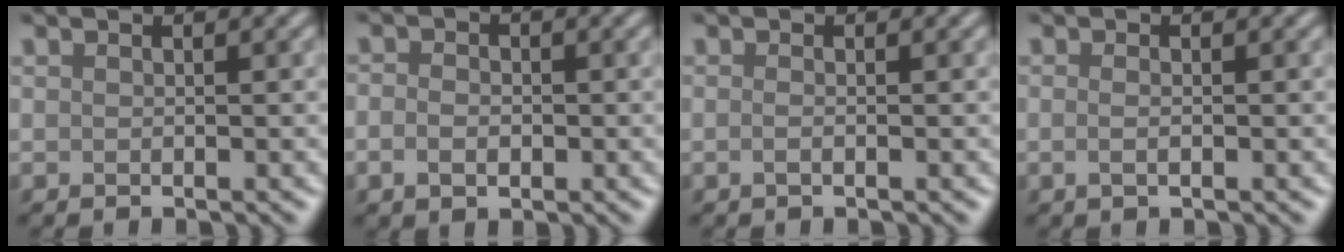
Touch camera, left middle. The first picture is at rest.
{"total": 2.3, "force": [-0.4, 1.7, 1.5], "torque": [-0.020, -0.002, -0.012]}
{"total": 0.8, "force": [-0.2, 0.3, 0.7], "torque": [-0.014, -0.005, -0.008]}
{"total": 1.1, "force": [-0.2, 0.4, 1.0], "torque": [-0.019, -0.004, -0.005]}